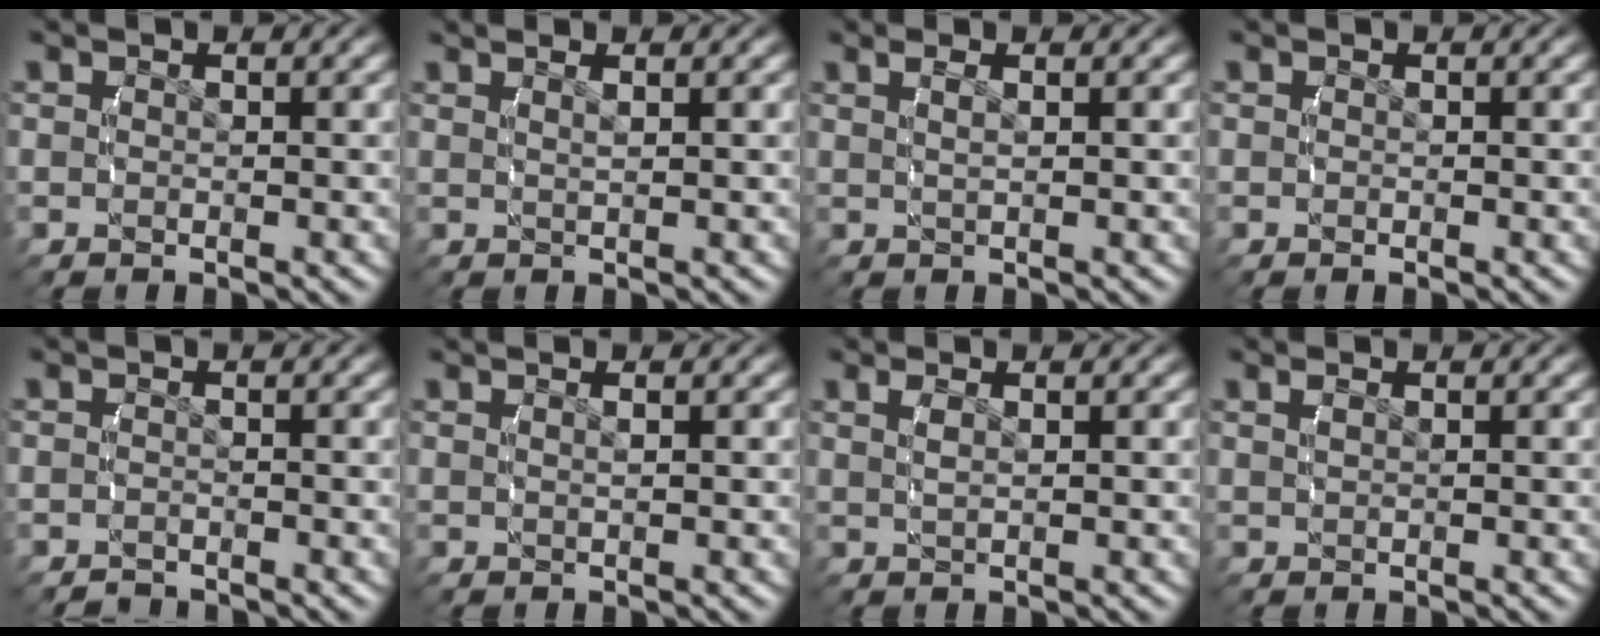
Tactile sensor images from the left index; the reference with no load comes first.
{"total": 1.9, "force": [1.2, -0.3, 1.4], "torque": [-0.014, 0.003, 0.025]}
{"total": 1.8, "force": [1.0, -0.1, 1.5], "torque": [-0.017, 0.005, 0.019]}
{"total": 0.0}
{"total": 1.4, "force": [-1.4, -0.1, -0.2], "torque": [0.001, -0.008, -0.022]}
{"total": 1.0, "force": [0.5, -0.5, 0.8], "torque": [-0.008, 0.002, 0.012]}
{"total": 1.4, "force": [0.7, -0.3, 1.1], "torque": [-0.021, 0.000, 0.022]}
{"total": 0.8, "force": [0.5, -0.6, 0.4], "torque": [-0.005, 0.001, 0.014]}